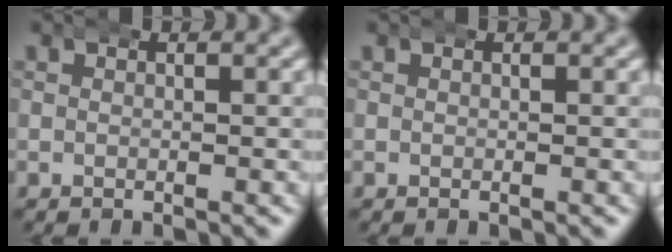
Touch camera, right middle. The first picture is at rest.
{"total": 0.0}